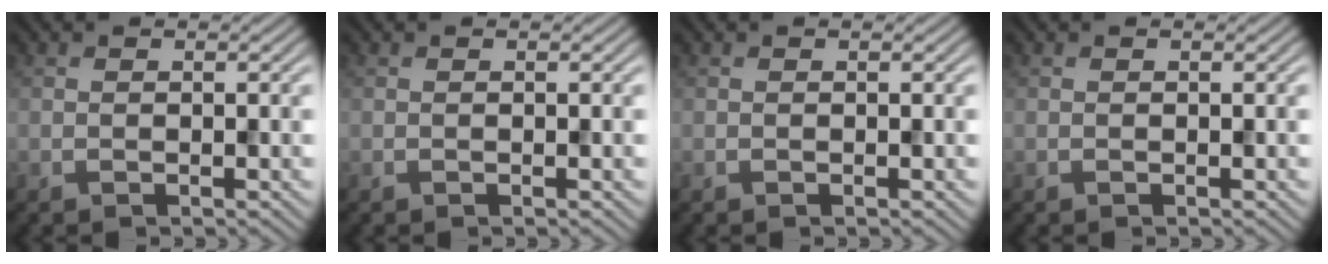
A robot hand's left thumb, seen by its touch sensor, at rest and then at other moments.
{"total": 0.0}
{"total": 0.0}
{"total": 0.0}